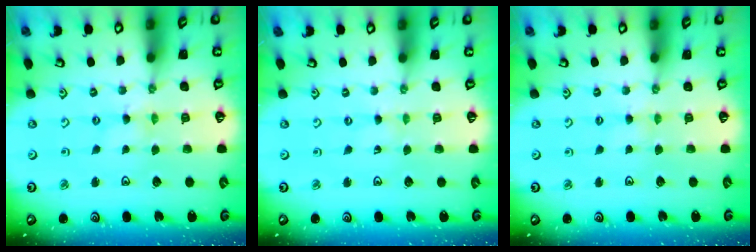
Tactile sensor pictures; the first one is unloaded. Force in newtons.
{"total": 0.0}
{"total": 1.8, "press": 1.7, "slide": 0.3}